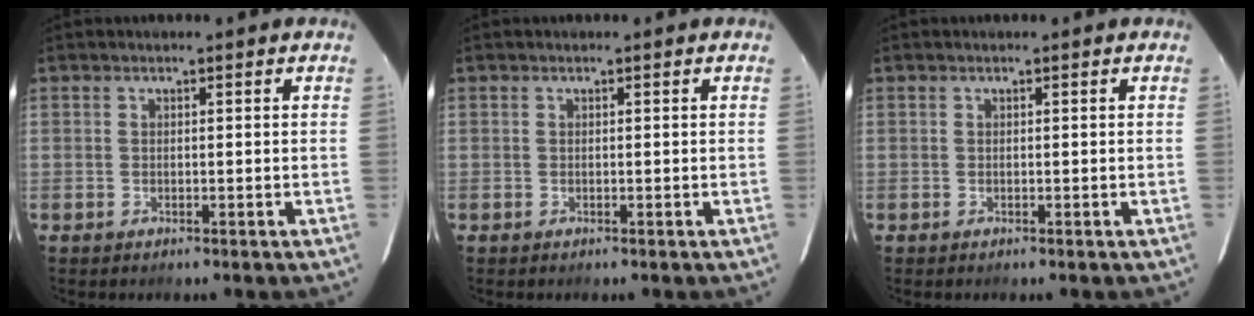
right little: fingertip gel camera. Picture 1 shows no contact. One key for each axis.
{"total": 0.0}
{"total": 0.0}